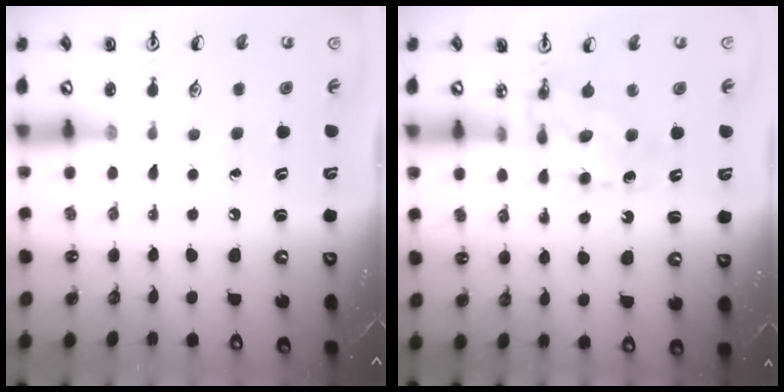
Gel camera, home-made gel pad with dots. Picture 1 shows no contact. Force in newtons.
{"total": 9.8, "press": 9.8, "slide": 0.6}